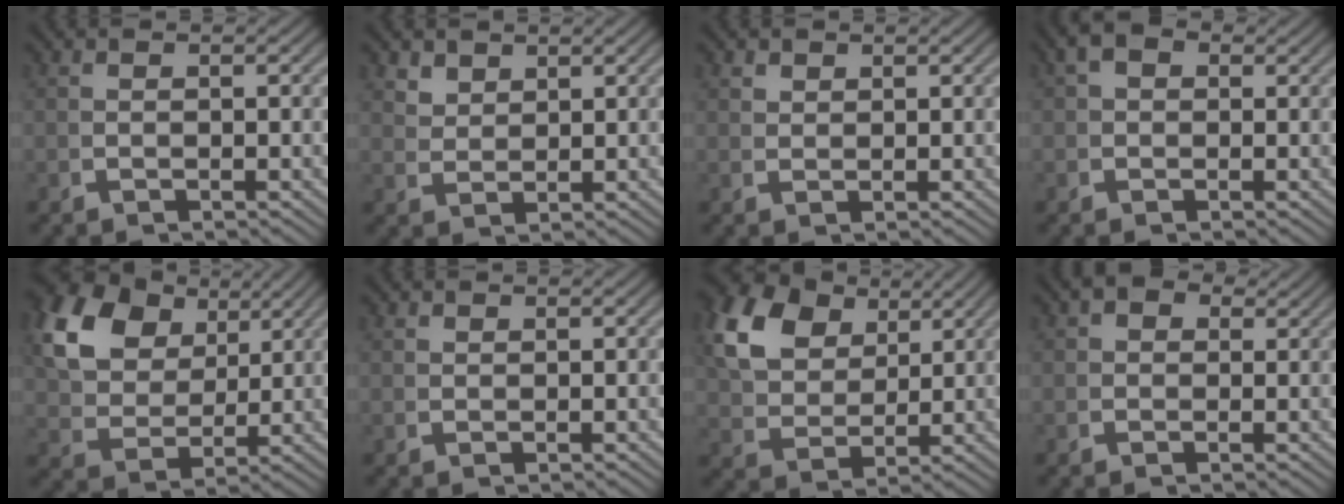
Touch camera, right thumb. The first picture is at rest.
{"total": 2.4, "force": [2.3, 0.5, 0.6], "torque": [-0.006, -0.001, 0.053]}
{"total": 1.4, "force": [1.4, 0.1, 0.1], "torque": [0.004, 0.001, 0.034]}
{"total": 2.3, "force": [1.0, 1.6, 1.3], "torque": [-0.027, 0.001, 0.012]}
{"total": 11.4, "force": [4.1, 8.1, 6.9], "torque": [-0.160, -0.008, 0.079]}
{"total": 0.7, "force": [0.7, 0.0, -0.1], "torque": [0.005, 0.000, 0.018]}
{"total": 10.2, "force": [4.1, 7.0, 6.1], "torque": [-0.142, -0.010, 0.082]}
{"total": 2.5, "force": [1.1, 1.9, 1.1], "torque": [-0.019, 0.000, 0.014]}